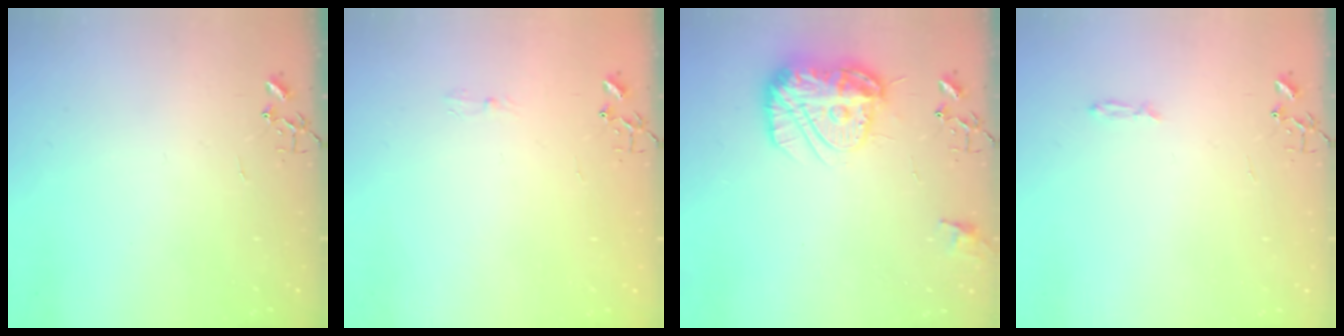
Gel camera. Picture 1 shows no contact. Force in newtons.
{"total": 5.5, "press": 5.4, "slide": 0.6}
{"total": 15.6, "press": 15.5, "slide": 1.6}
{"total": 3.4, "press": 3.4, "slide": 0.4}